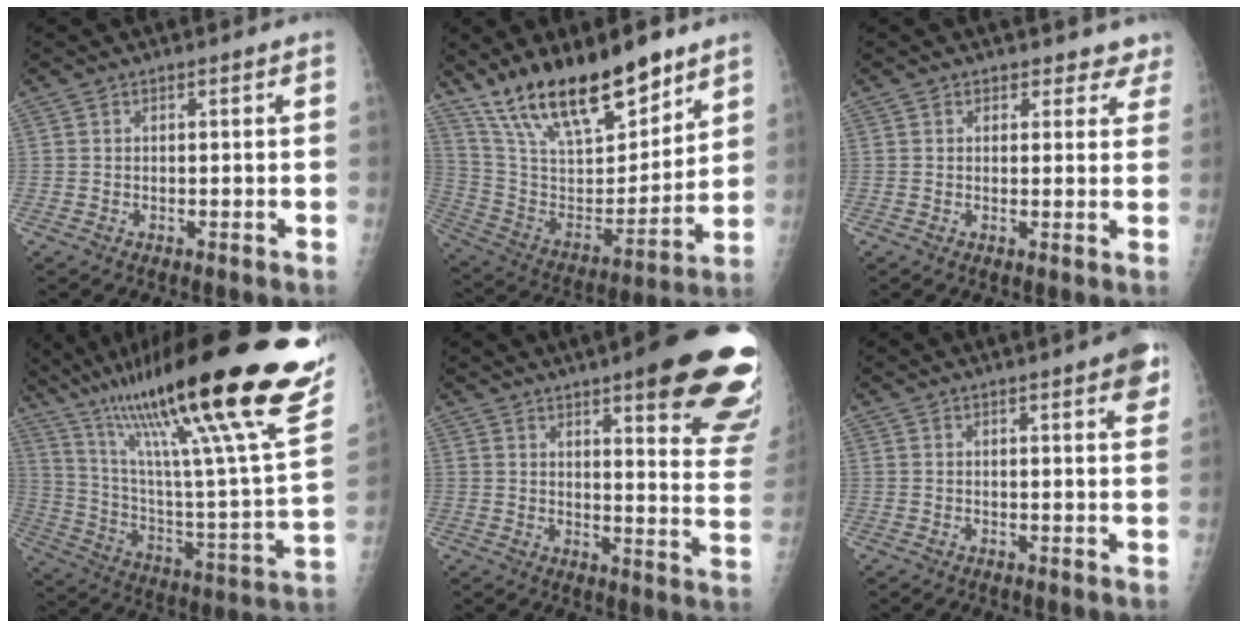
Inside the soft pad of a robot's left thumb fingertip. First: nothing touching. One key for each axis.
{"total": 23.6, "fx": 16.8, "fy": 8.3, "fz": 14.4, "tx": -0.209, "ty": -0.071, "tz": 0.303}
{"total": 4.2, "fx": 3.5, "fy": 2.4, "fz": -0.3, "tx": 0.045, "ty": -0.018, "tz": 0.020}
{"total": 37.1, "fx": 23.7, "fy": 4.9, "fz": 28.1, "tx": -0.395, "ty": -0.056, "tz": 0.378}
{"total": 23.2, "fx": 14.1, "fy": 4.7, "fz": 17.8, "tx": -0.179, "ty": -0.057, "tz": 0.172}
{"total": 5.2, "fx": 2.7, "fy": 1.0, "fz": 4.3, "tx": -0.041, "ty": -0.006, "tz": 0.027}